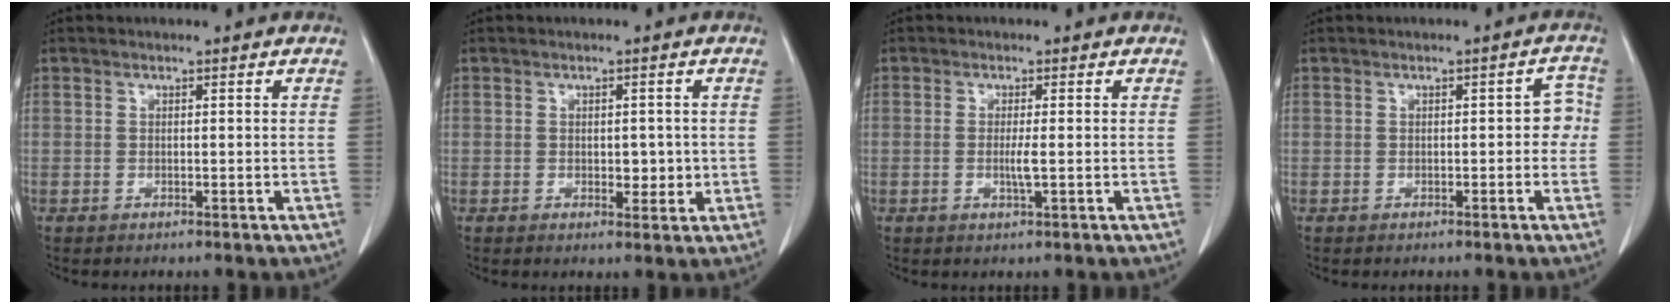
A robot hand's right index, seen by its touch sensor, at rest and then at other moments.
{"total": 2.9, "force": [-0.3, 1.7, 2.4], "torque": [-0.028, -0.001, 0.002]}
{"total": 2.1, "force": [-0.3, 0.0, 2.1], "torque": [-0.044, -0.004, -0.006]}
{"total": 3.2, "force": [-0.3, 1.7, 2.7], "torque": [-0.018, 0.018, -0.006]}